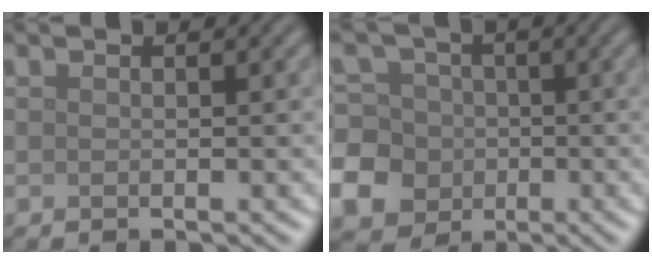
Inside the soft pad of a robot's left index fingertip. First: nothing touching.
{"total": 12.9, "force": [-4.1, 11.8, 3.4], "torque": [-0.106, -0.015, -0.093]}